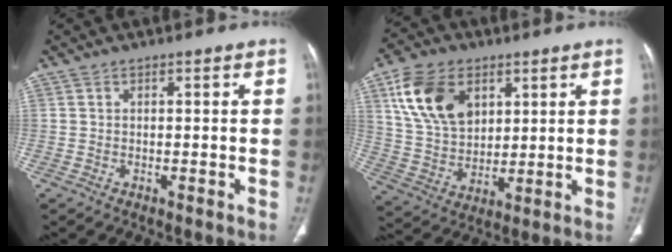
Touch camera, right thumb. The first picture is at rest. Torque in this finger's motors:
{"motor_torque": [0.38, 3.70, 0.37, -0.02, 0.40]}